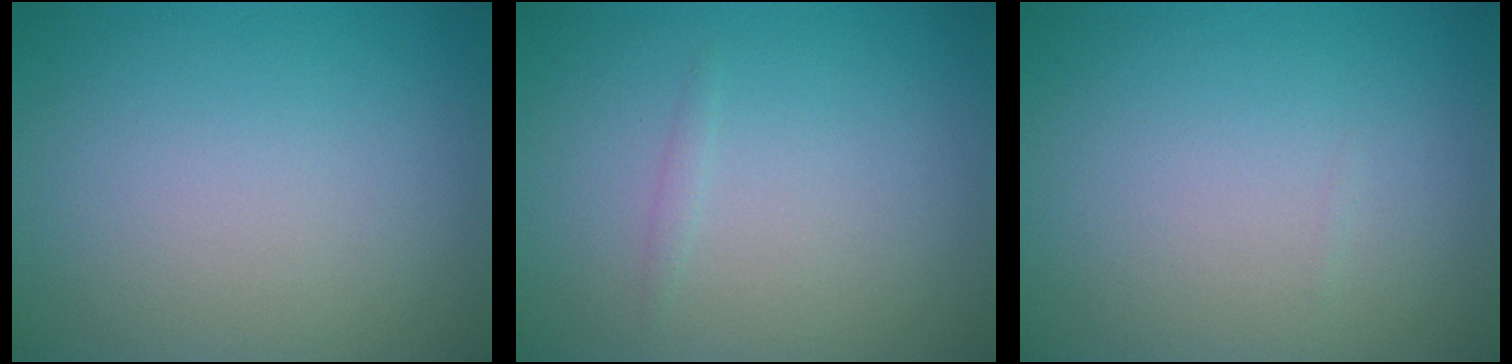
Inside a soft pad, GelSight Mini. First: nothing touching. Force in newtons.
{"total": 0.6, "press": 0.6, "slide": 0.0}
{"total": 0.0}